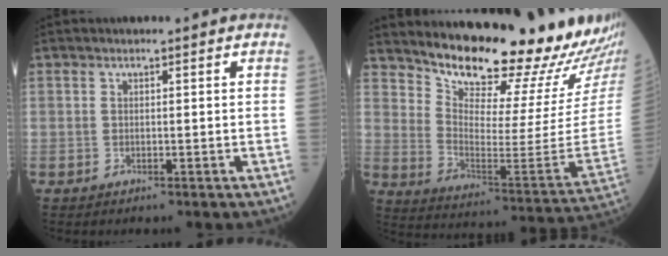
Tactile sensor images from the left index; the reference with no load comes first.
{"total": 22.4, "force": [20.9, 1.7, 7.7], "torque": [-0.137, -0.123, 0.286]}